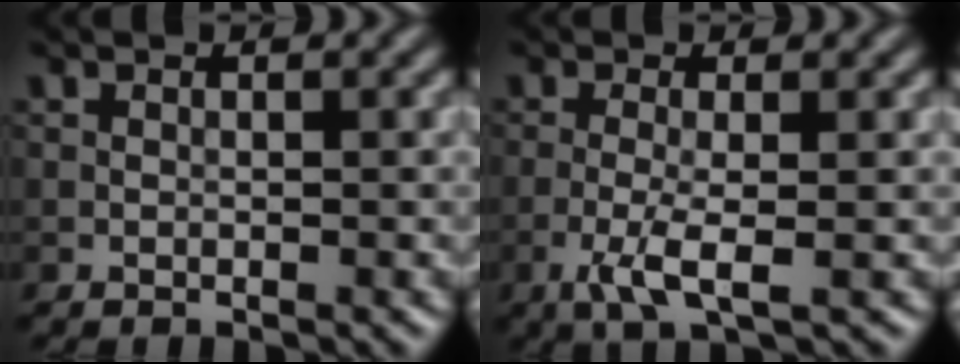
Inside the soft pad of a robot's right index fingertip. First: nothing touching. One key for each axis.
{"total": 3.3, "fx": -1.2, "fy": 0.6, "fz": 3.0, "tx": -0.065, "ty": -0.001, "tz": -0.029}